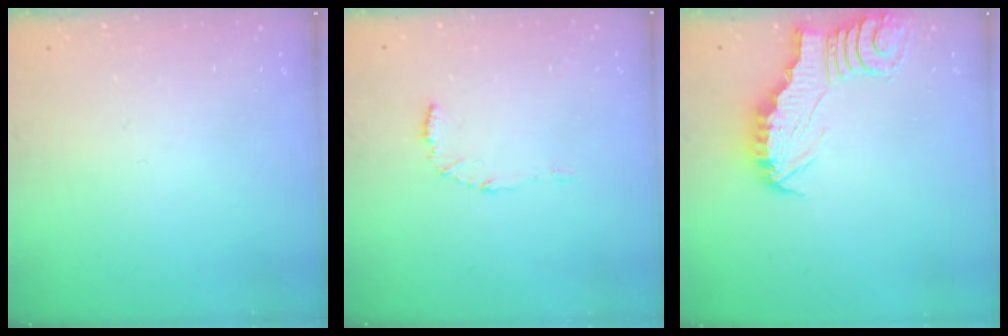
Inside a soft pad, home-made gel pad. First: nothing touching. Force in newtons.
{"total": 7.0, "press": 7.0, "slide": 0.6}
{"total": 2.9, "press": 2.9, "slide": 0.2}